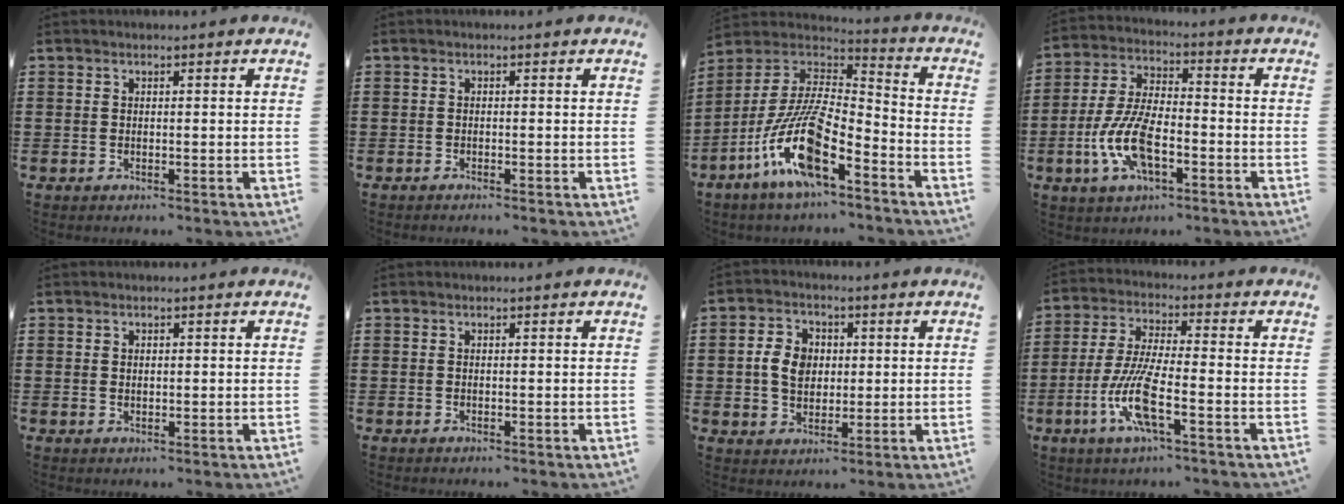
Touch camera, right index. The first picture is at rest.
{"total": 0.5, "force": [-0.5, 0.0, 0.1], "torque": [-0.004, -0.002, -0.010]}
{"total": 14.2, "force": [-8.2, 3.7, 11.0], "torque": [-0.253, -0.006, -0.165]}
{"total": 9.7, "force": [-3.2, 4.3, 8.1], "torque": [-0.196, -0.010, -0.067]}
{"total": 0.8, "force": [0.4, 0.6, 0.4], "torque": [-0.010, 0.004, 0.007]}
{"total": 0.0}
{"total": 5.9, "force": [0.2, 4.5, 3.7], "torque": [-0.097, 0.011, -0.004]}
{"total": 9.7, "force": [-3.9, 2.2, 8.6], "torque": [-0.193, -0.012, -0.078]}